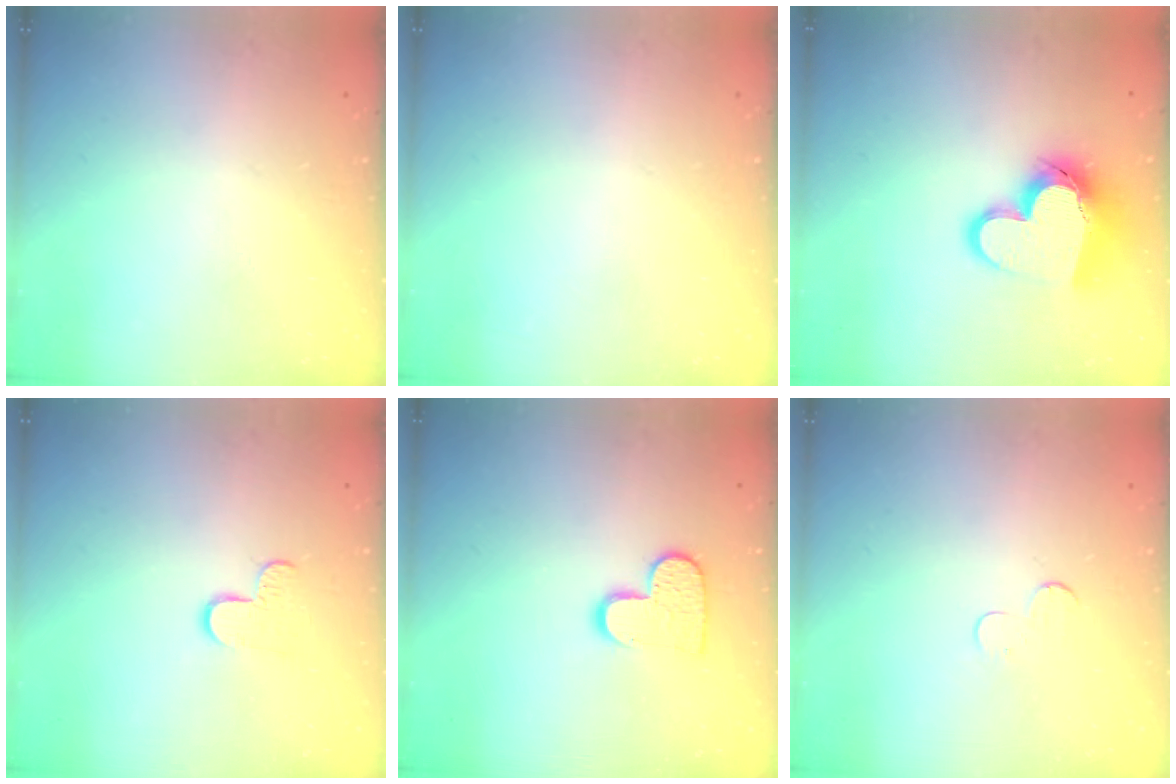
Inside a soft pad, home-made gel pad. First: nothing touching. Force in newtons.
{"total": 0.0}
{"total": 16.9, "press": 16.7, "slide": 2.4}
{"total": 4.5, "press": 4.5, "slide": 0.4}
{"total": 10.4, "press": 10.4, "slide": 0.6}
{"total": 4.4, "press": 4.4, "slide": 0.4}